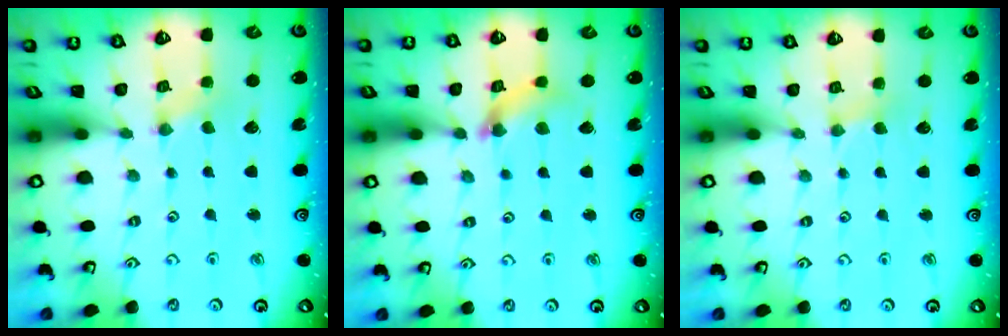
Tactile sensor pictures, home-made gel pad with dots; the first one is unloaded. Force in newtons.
{"total": 6.9, "press": 6.8, "slide": 0.8}
{"total": 1.6, "press": 1.6, "slide": 0.4}